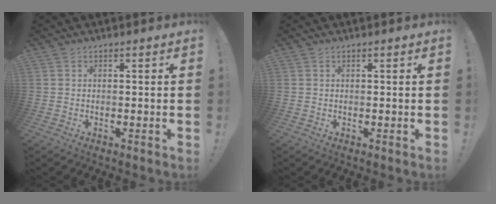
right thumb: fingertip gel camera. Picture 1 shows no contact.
{"total": 0.0}